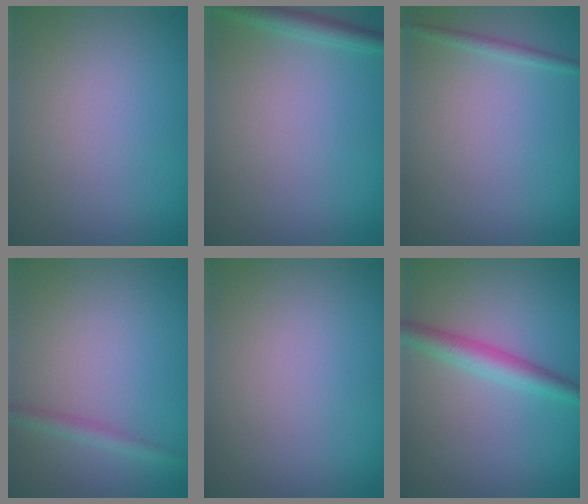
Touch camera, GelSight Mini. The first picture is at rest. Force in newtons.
{"total": 1.8, "press": 1.8, "slide": 0.1}
{"total": 0.9, "press": 0.9, "slide": 0.1}
{"total": 1.4, "press": 1.4, "slide": 0.1}
{"total": 0.0}
{"total": 2.9, "press": 2.9, "slide": 0.1}